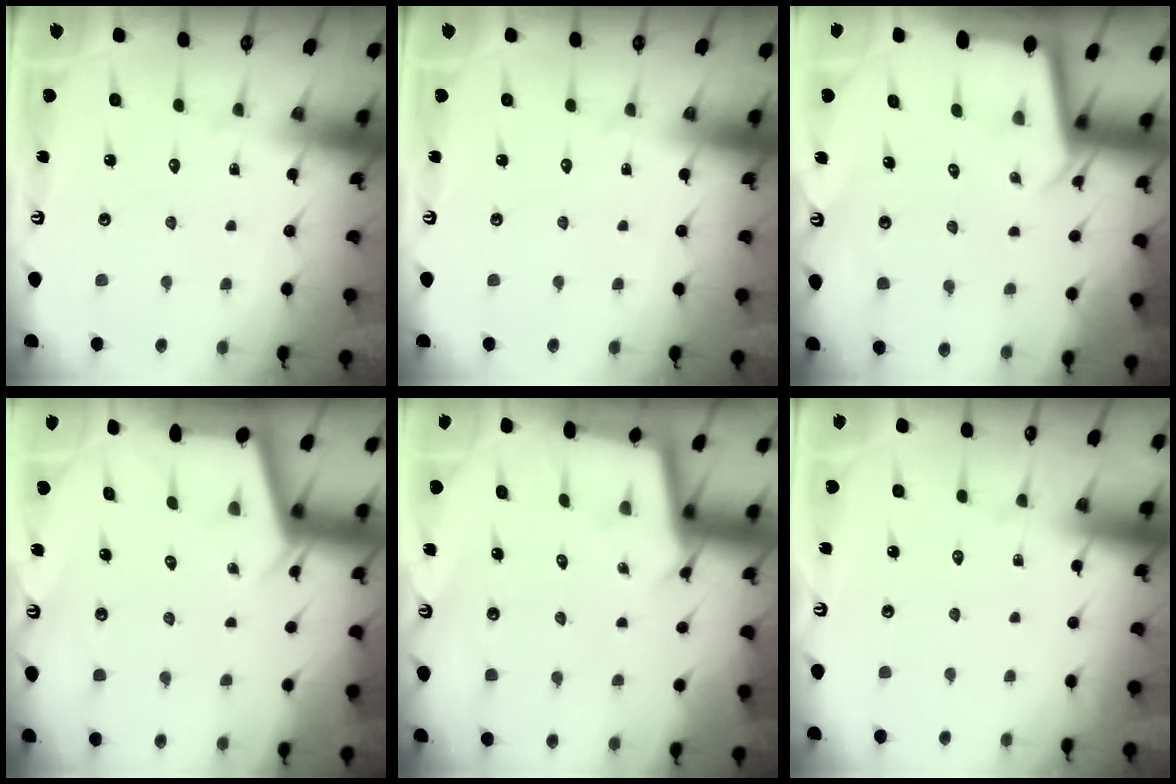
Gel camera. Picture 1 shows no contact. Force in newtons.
{"total": 0.0}
{"total": 2.3, "press": 2.3, "slide": 0.1}
{"total": 2.7, "press": 2.6, "slide": 0.3}
{"total": 3.8, "press": 3.8, "slide": 0.1}
{"total": 2.5, "press": 2.5, "slide": 0.4}